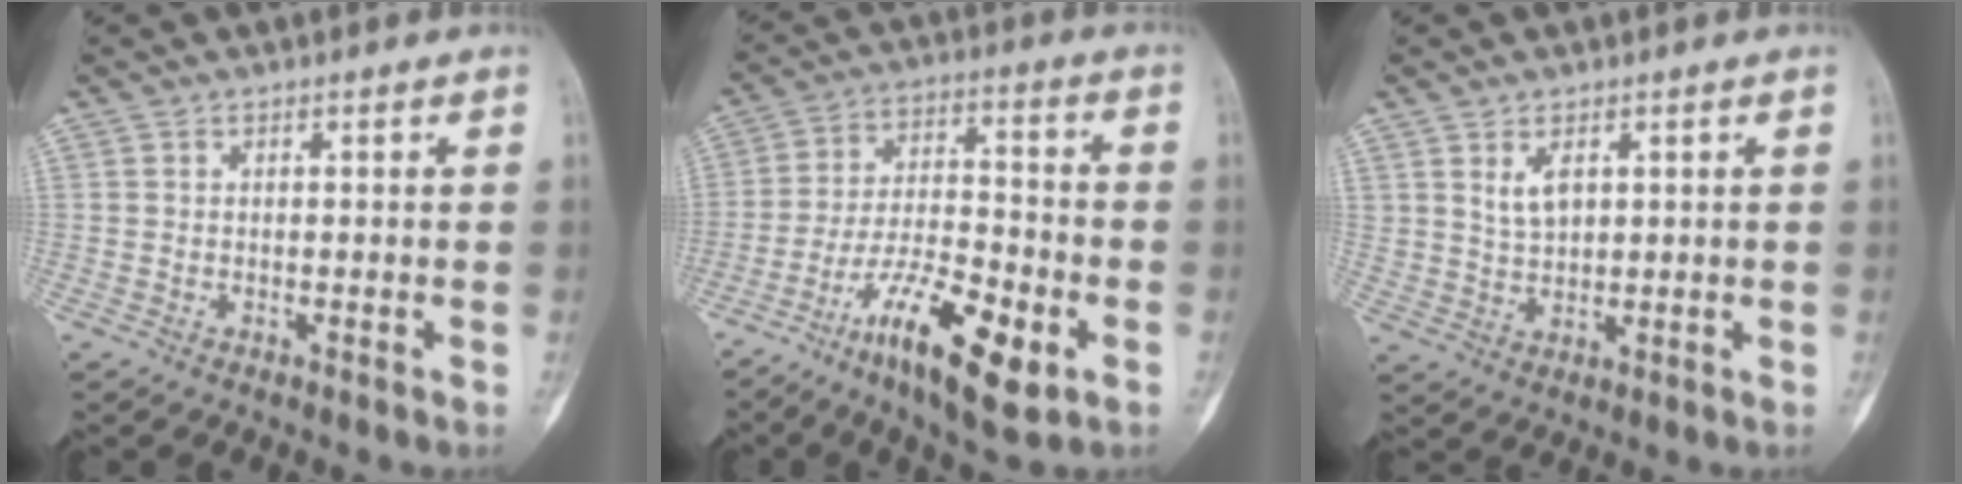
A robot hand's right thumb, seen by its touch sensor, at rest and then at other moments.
{"total": 16.3, "force": [-7.8, 5.0, 13.5], "torque": [-0.228, 0.033, -0.130]}
{"total": 4.3, "force": [1.9, 2.5, 2.9], "torque": [-0.045, -0.013, 0.044]}